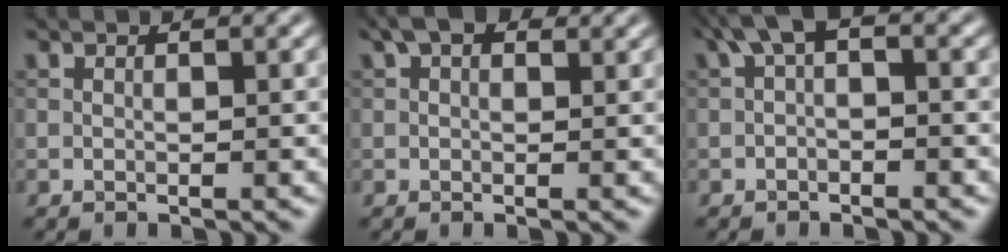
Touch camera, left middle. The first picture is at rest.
{"total": 2.9, "force": [1.7, 1.6, 1.8], "torque": [-0.028, 0.006, 0.017]}
{"total": 2.8, "force": [0.2, 1.3, 2.5], "torque": [-0.039, 0.015, -0.005]}